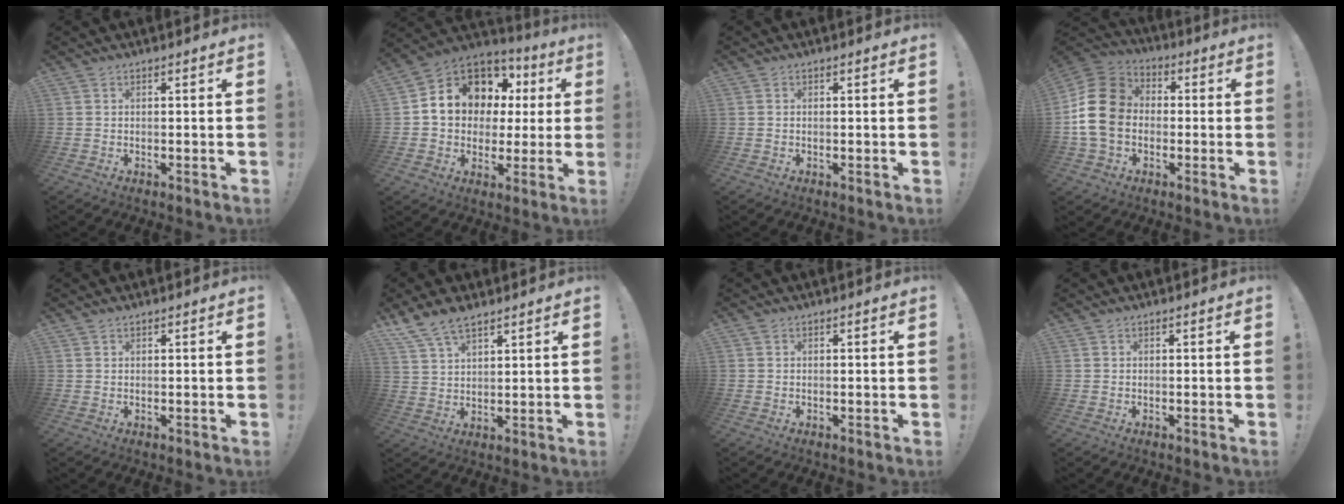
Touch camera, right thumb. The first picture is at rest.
{"total": 13.2, "force": [4.6, 10.7, 6.2], "torque": [-0.097, -0.026, 0.099]}
{"total": 0.0}
{"total": 16.9, "force": [-0.7, 13.4, 10.2], "torque": [-0.183, 0.026, -0.005]}
{"total": 0.6, "force": [0.6, 0.1, 0.2], "torque": [0.001, -0.002, 0.011]}
{"total": 7.9, "force": [6.1, 3.0, 4.0], "torque": [-0.083, -0.024, 0.119]}
{"total": 0.0}
{"total": 0.0}